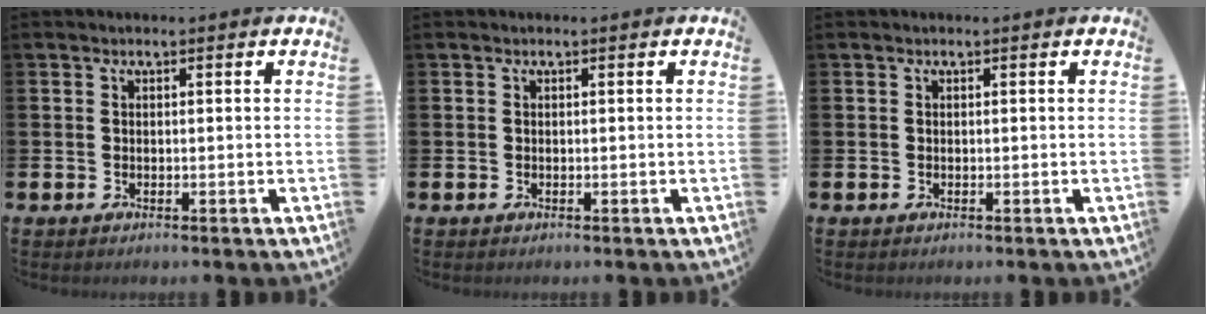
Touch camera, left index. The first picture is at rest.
{"total": 0.0}
{"total": 0.0}